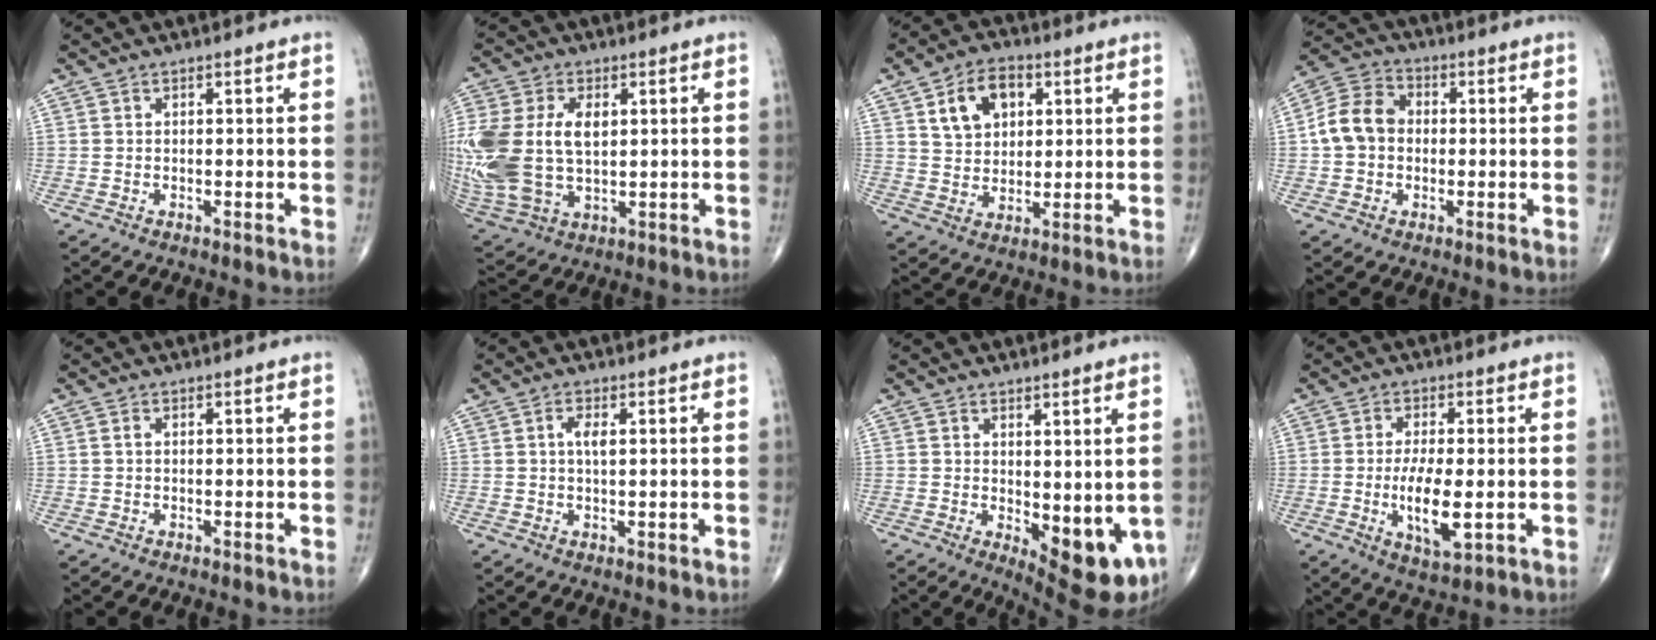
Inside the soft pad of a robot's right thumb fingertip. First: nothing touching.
{"total": 21.4, "force": [2.2, 13.6, 16.4], "torque": [-0.403, 0.002, 0.056]}
{"total": 9.8, "force": [3.7, 6.8, 6.1], "torque": [-0.075, -0.006, 0.064]}
{"total": 9.0, "force": [-0.1, 7.3, 5.3], "torque": [-0.090, 0.028, -0.015]}
{"total": 0.7, "force": [0.1, 0.5, 0.5], "torque": [-0.011, 0.001, 0.000]}
{"total": 3.0, "force": [0.7, 1.2, 2.7], "torque": [-0.050, -0.003, 0.010]}
{"total": 10.8, "force": [-1.2, 4.4, 9.8], "torque": [-0.109, -0.026, -0.002]}
{"total": 8.9, "force": [-1.4, 3.1, 8.2], "torque": [-0.152, -0.017, -0.021]}